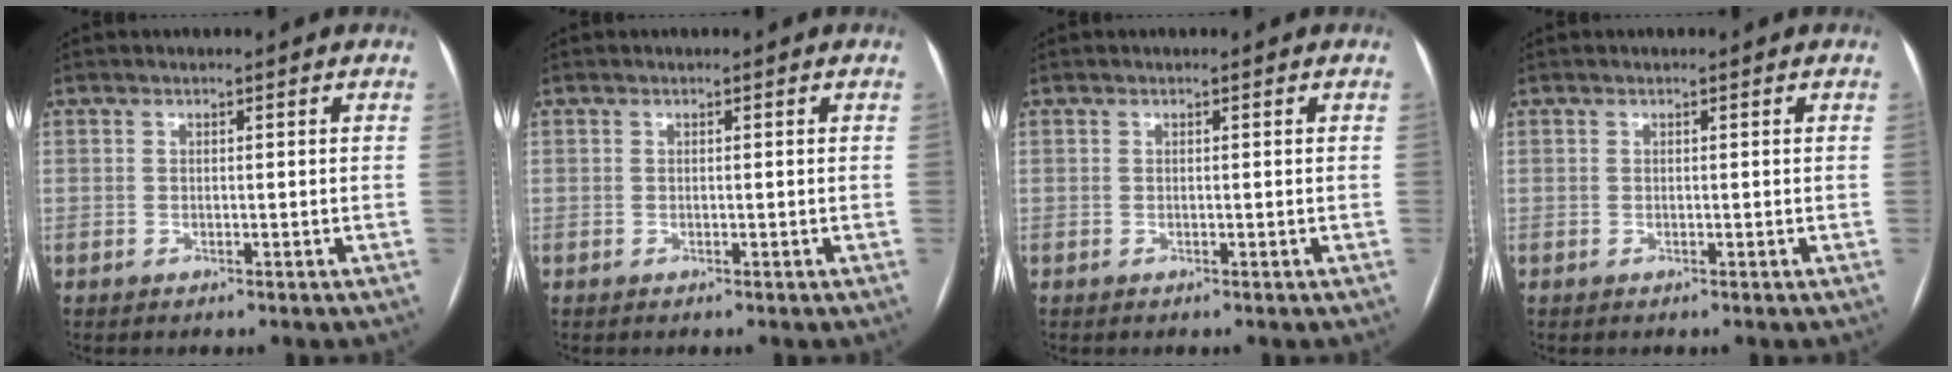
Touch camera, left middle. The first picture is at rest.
{"total": 0.0}
{"total": 0.0}
{"total": 0.0}